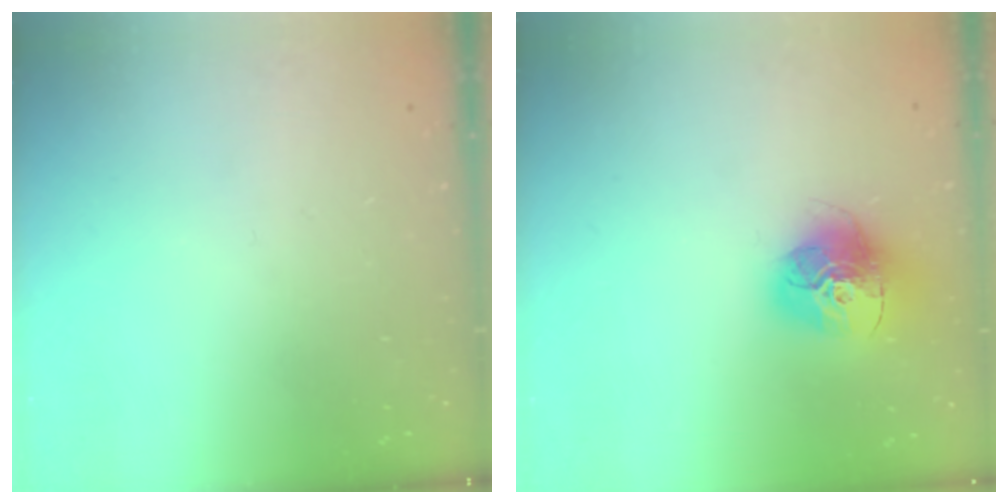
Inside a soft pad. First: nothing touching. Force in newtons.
{"total": 16.0, "press": 16.0, "slide": 1.5}